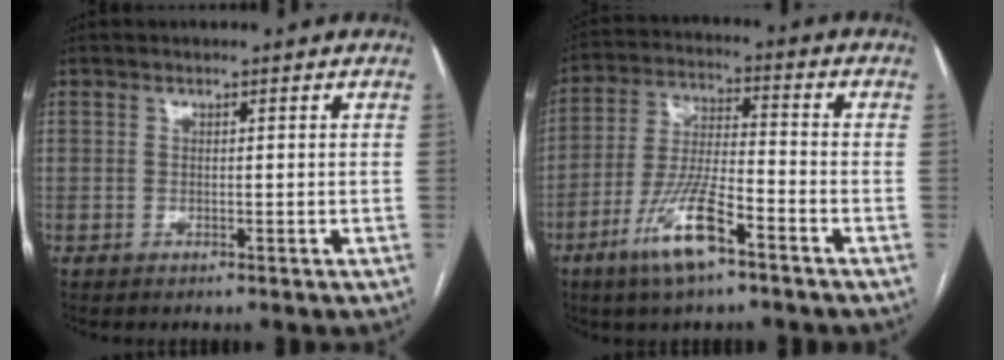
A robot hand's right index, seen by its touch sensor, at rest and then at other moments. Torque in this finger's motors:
{"motor_torque": [1.42, -0.72, 0.45, 0.16]}